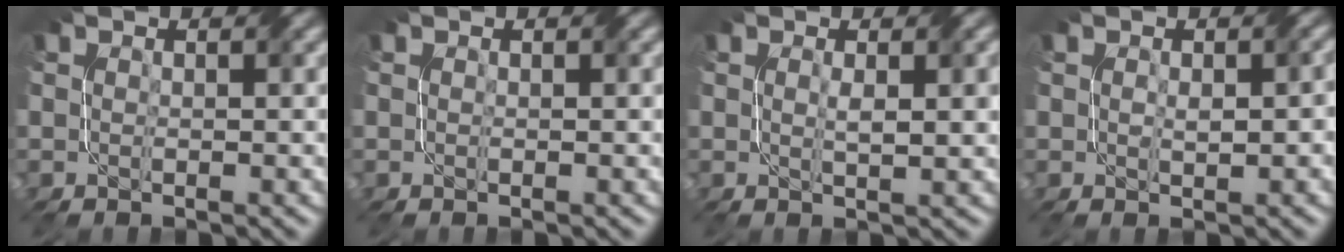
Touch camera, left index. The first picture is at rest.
{"total": 0.0}
{"total": 1.9, "force": [0.3, 0.3, 1.9], "torque": [-0.031, 0.001, 0.007]}
{"total": 1.8, "force": [0.0, 0.9, 1.5], "torque": [-0.027, -0.001, 0.005]}